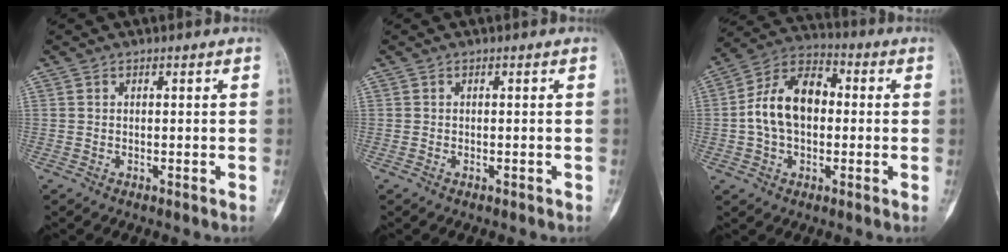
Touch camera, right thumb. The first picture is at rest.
{"total": 0.0}
{"total": 13.2, "force": [0.3, 8.6, 9.9], "torque": [-0.169, 0.034, -0.004]}